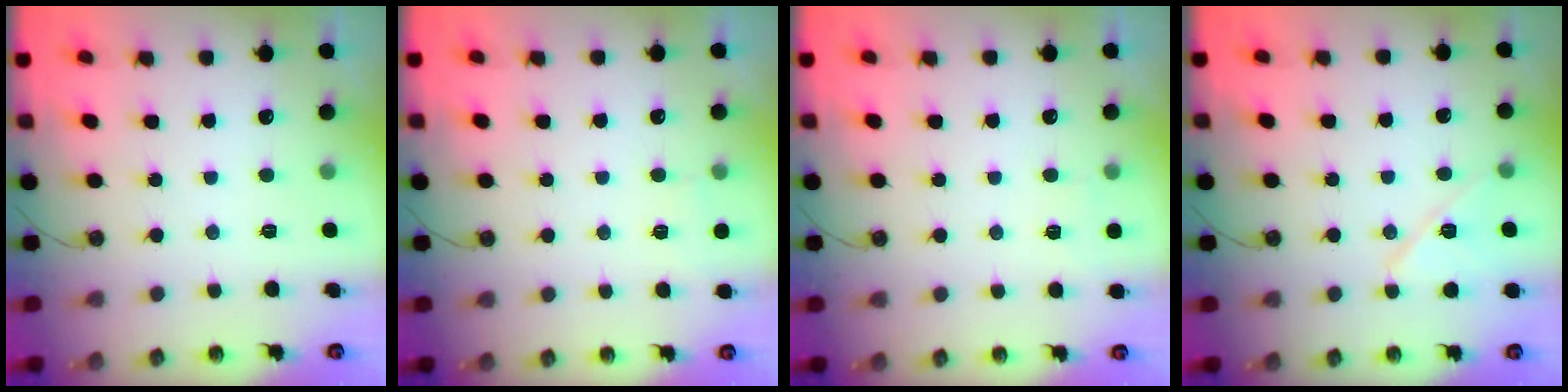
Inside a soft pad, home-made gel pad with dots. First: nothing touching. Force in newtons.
{"total": 2.2, "press": 2.1, "slide": 0.3}
{"total": 3.5, "press": 2.7, "slide": 2.3}
{"total": 9.6, "press": 9.6, "slide": 0.9}